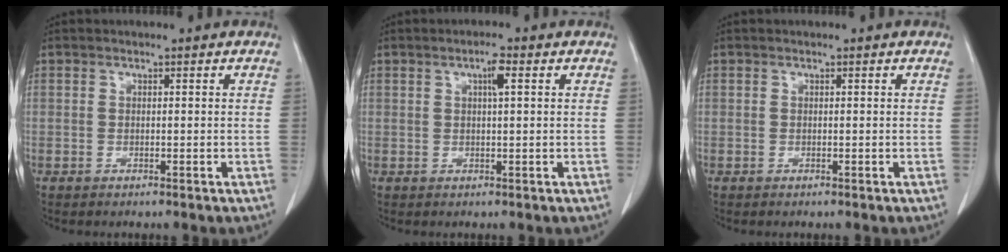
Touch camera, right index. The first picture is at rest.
{"total": 2.3, "force": [0.8, 0.2, 2.1], "torque": [-0.037, 0.002, 0.013]}
{"total": 0.0}